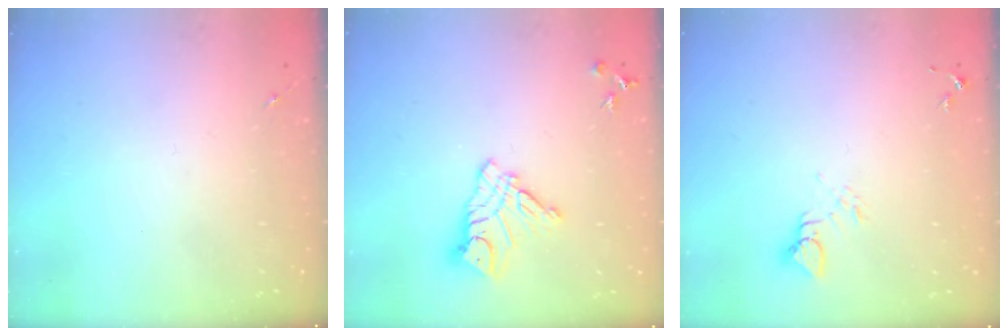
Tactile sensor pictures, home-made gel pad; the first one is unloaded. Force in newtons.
{"total": 11.6, "press": 11.6, "slide": 0.7}
{"total": 3.8, "press": 3.8, "slide": 0.2}